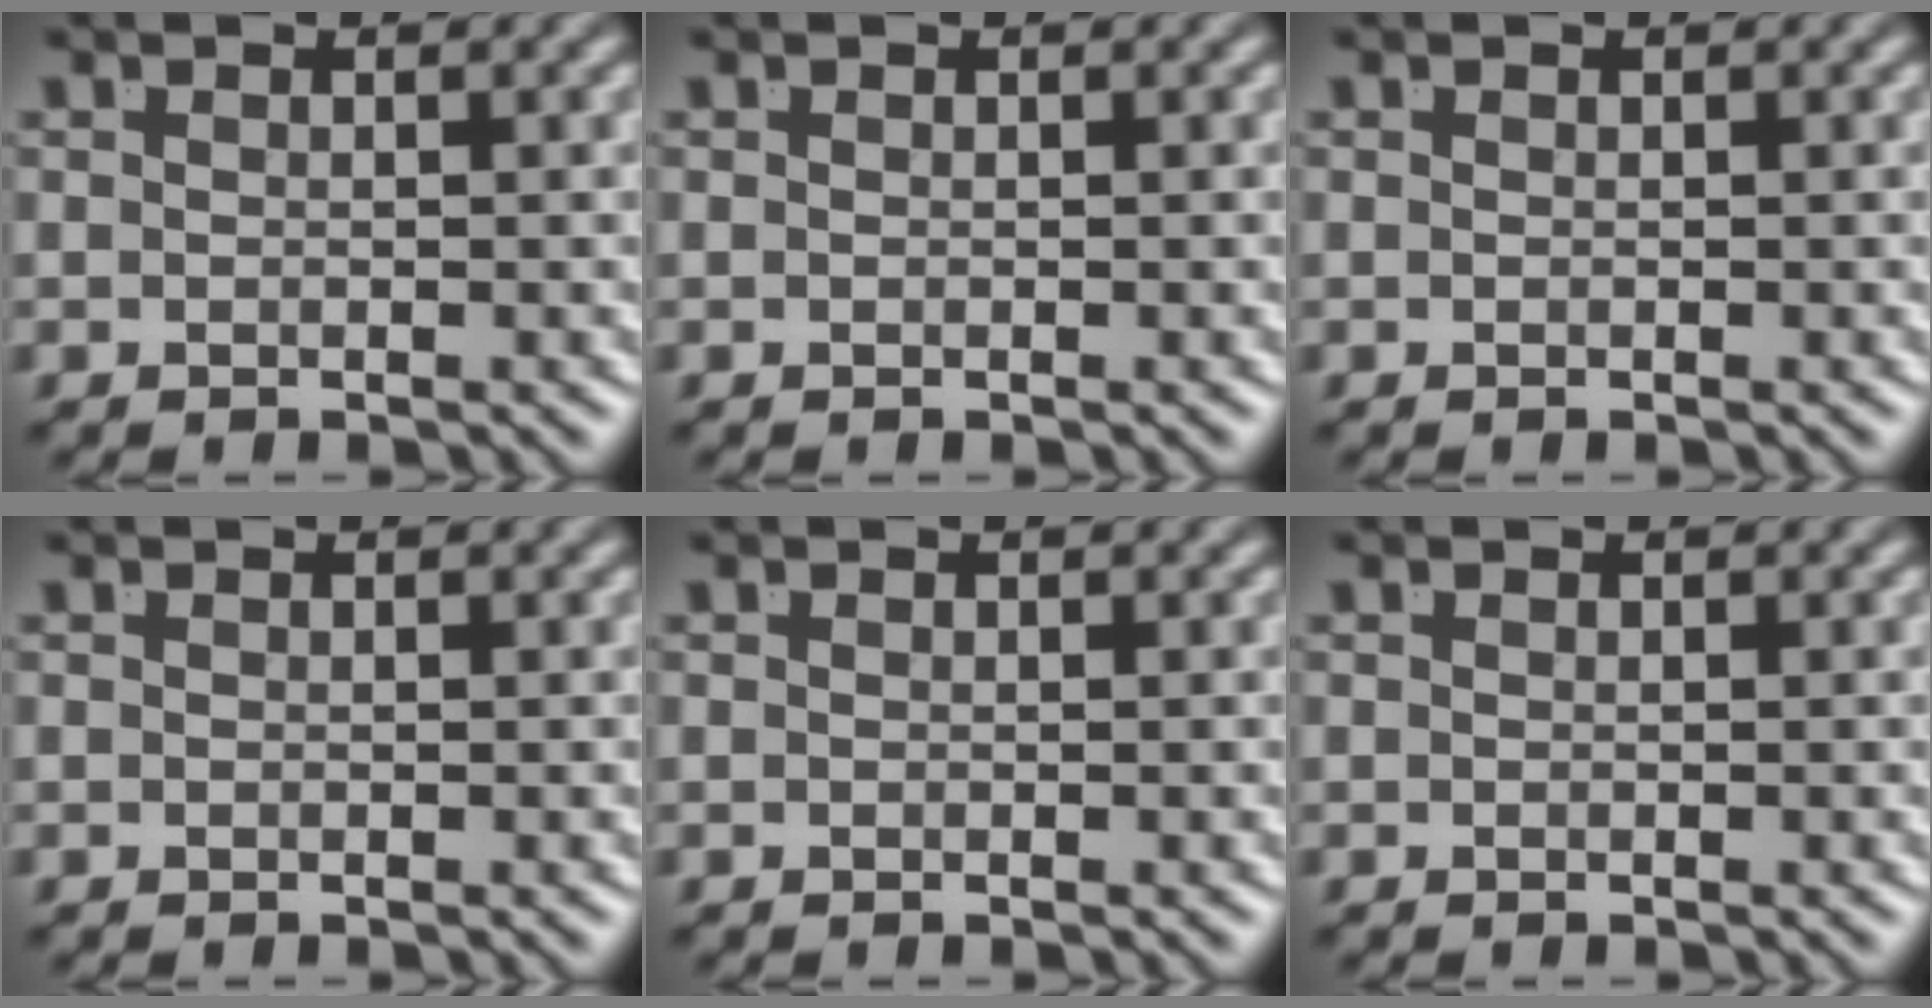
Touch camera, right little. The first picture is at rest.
{"total": 0.0}
{"total": 0.0}
{"total": 0.0}
{"total": 0.0}
{"total": 0.0}